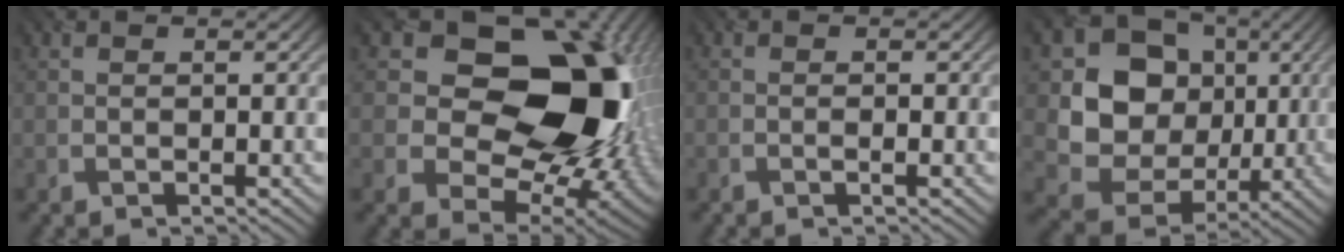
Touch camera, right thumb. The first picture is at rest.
{"total": 20.1, "force": [4.2, 14.3, 13.5], "torque": [-0.216, 0.003, 0.094]}
{"total": 0.7, "force": [-0.4, 0.1, 0.5], "torque": [-0.009, 0.000, -0.006]}
{"total": 13.1, "force": [1.5, 11.4, 6.4], "torque": [-0.134, -0.013, 0.015]}